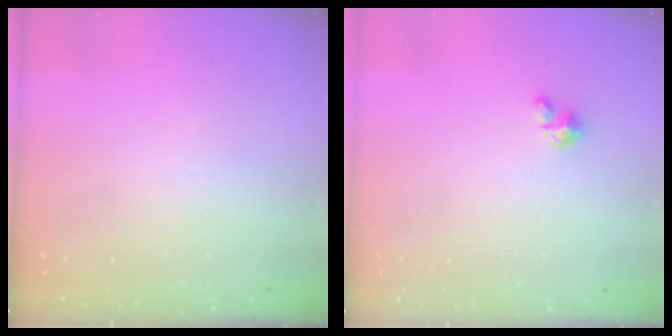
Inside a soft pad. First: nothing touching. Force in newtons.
{"total": 2.7, "press": 2.7, "slide": 0.2}